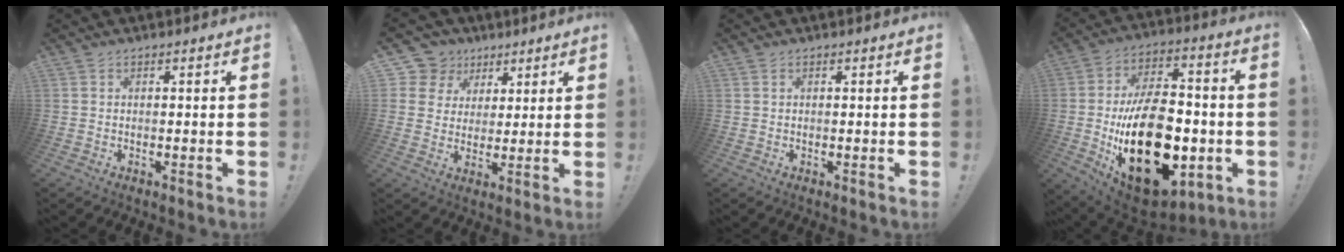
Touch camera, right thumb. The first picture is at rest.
{"total": 8.4, "force": [3.5, 7.4, 1.7], "torque": [-0.030, -0.022, 0.076]}
{"total": 0.0}
{"total": 31.0, "force": [-6.2, 18.1, 24.4], "torque": [-0.423, 0.029, -0.080]}